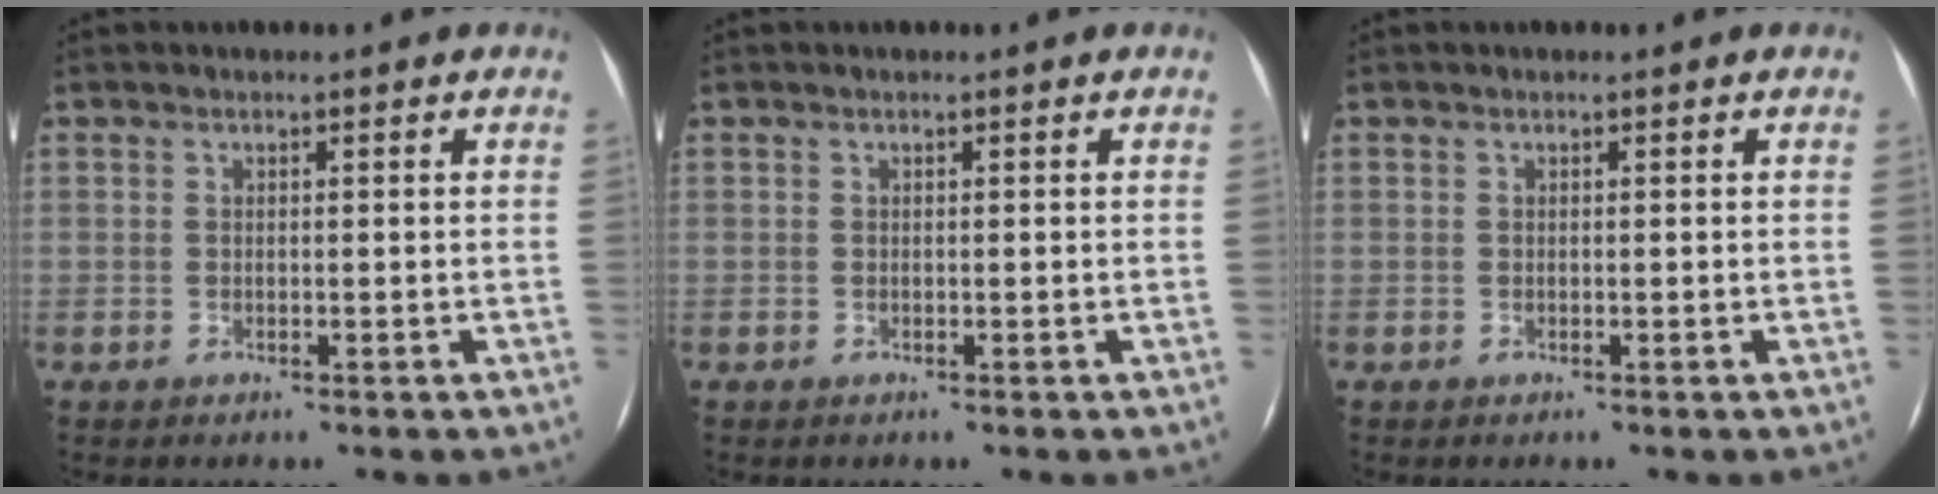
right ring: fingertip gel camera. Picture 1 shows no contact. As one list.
[{"total": 0.0}, {"total": 0.0}]